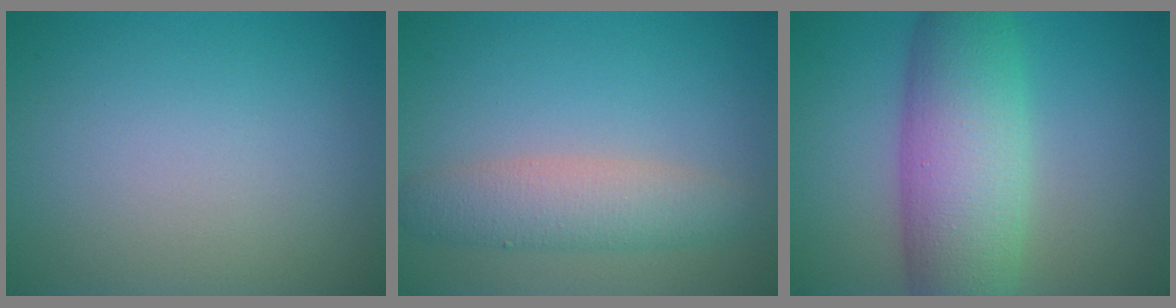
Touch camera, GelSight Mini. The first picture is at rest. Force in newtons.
{"total": 4.0, "press": 4.0, "slide": 0.2}
{"total": 8.9, "press": 8.9, "slide": 0.1}